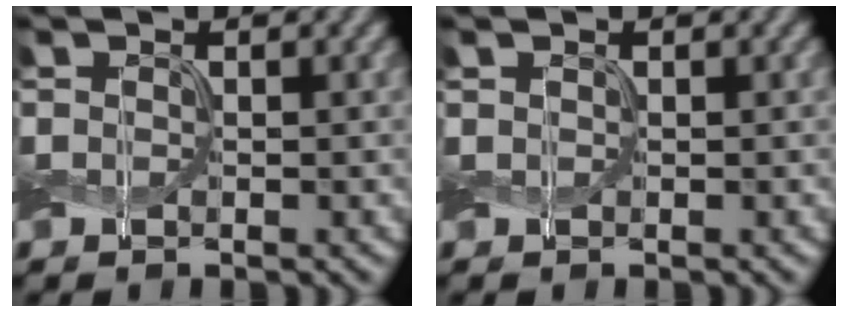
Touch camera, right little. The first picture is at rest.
{"total": 0.0}